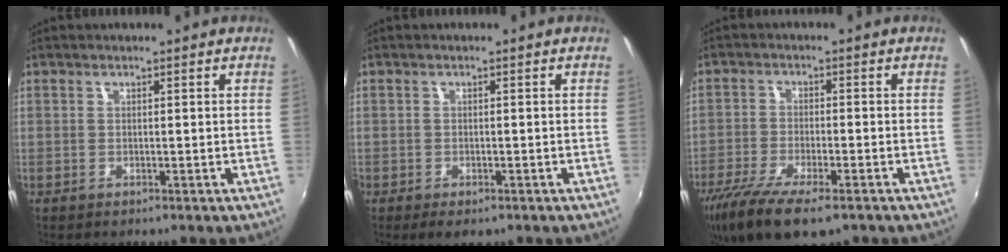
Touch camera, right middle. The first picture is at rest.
{"total": 2.7, "force": [-1.6, 1.4, 1.5], "torque": [-0.032, -0.013, -0.024]}
{"total": 13.9, "force": [-9.5, 4.4, 9.2], "torque": [-0.201, -0.049, -0.169]}